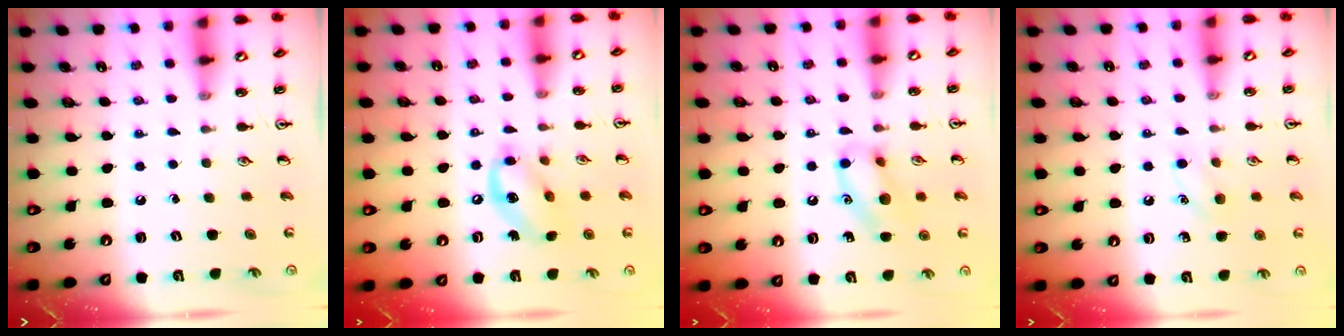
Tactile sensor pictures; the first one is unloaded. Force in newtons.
{"total": 11.2, "press": 11.0, "slide": 2.2}
{"total": 11.6, "press": 11.5, "slide": 1.6}
{"total": 6.6, "press": 6.3, "slide": 2.0}